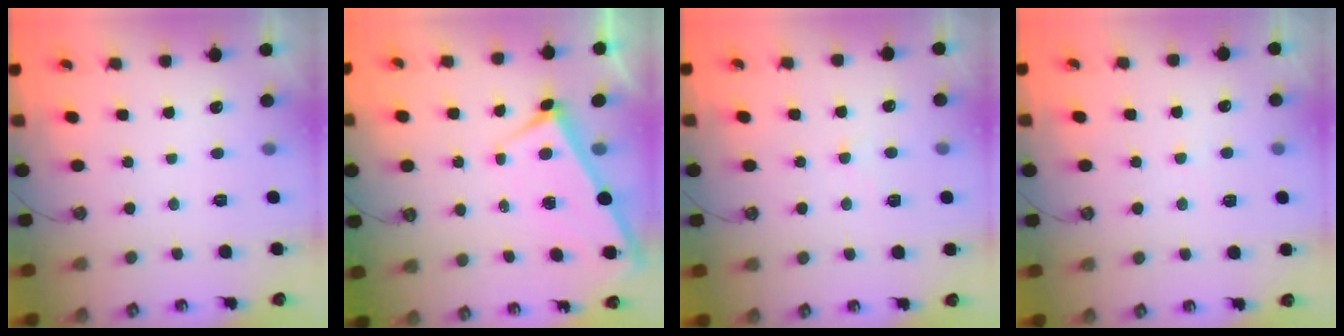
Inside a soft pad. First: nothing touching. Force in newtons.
{"total": 2.6, "press": 2.6, "slide": 0.4}
{"total": 0.5, "press": 0.3, "slide": 0.4}
{"total": 5.2, "press": 5.2, "slide": 0.6}